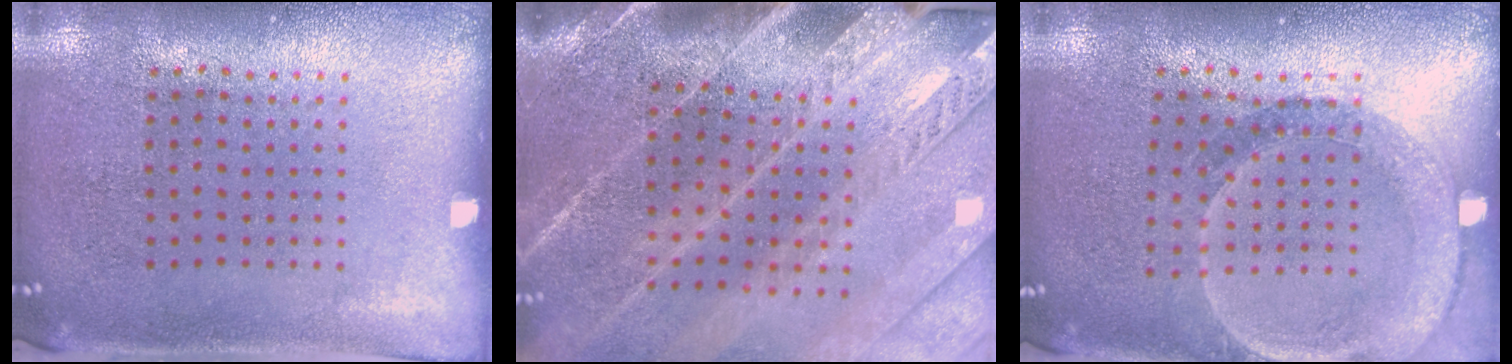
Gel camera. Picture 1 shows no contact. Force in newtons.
{"total": 3.8, "press": 3.2, "slide": 2.1}
{"total": 1.5, "press": 1.4, "slide": 0.5}